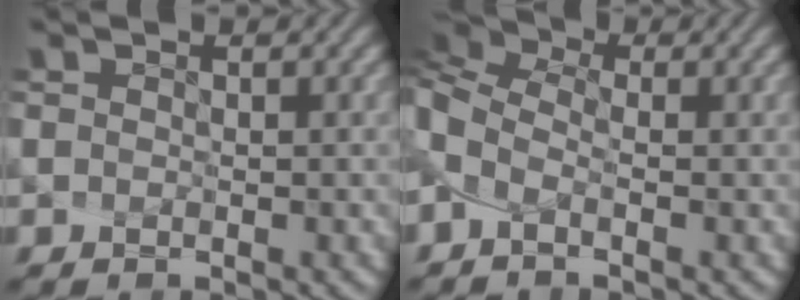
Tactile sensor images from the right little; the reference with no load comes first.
{"total": 4.0, "force": [-0.7, 2.3, 3.3], "torque": [-0.078, 0.005, -0.032]}